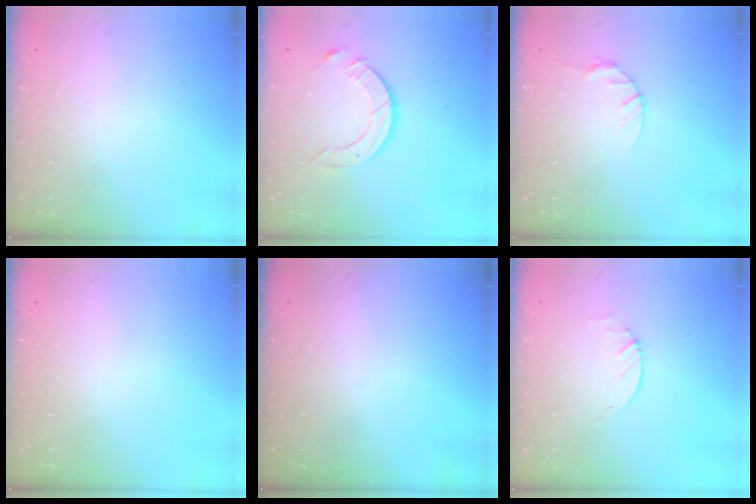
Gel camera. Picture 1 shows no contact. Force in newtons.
{"total": 10.4, "press": 10.3, "slide": 0.9}
{"total": 4.6, "press": 4.6, "slide": 0.6}
{"total": 0.0}
{"total": 0.0}
{"total": 1.9, "press": 1.9, "slide": 0.3}